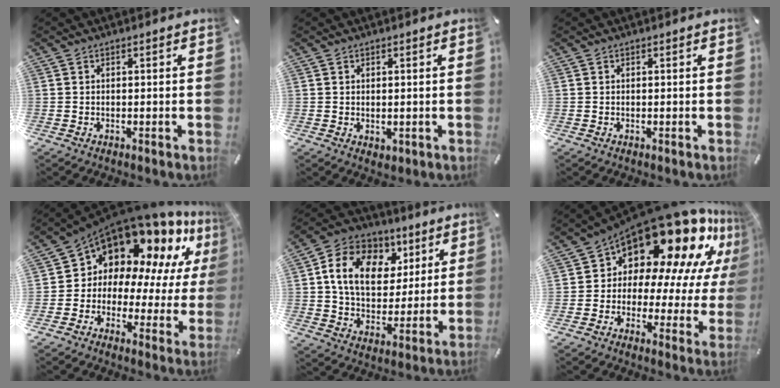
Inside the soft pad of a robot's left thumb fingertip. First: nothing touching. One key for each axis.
{"total": 1.0, "fx": 0.4, "fy": 0.9, "fz": 0.3, "tx": -0.007, "ty": 0.004, "tz": 0.007}
{"total": 0.0}
{"total": 13.1, "fx": 10.4, "fy": 7.3, "fz": 3.3, "tx": -0.079, "ty": -0.105, "tz": 0.184}
{"total": 15.1, "fx": 5.6, "fy": 11.4, "fz": 8.2, "tx": -0.140, "ty": -0.006, "tz": 0.107}
{"total": 20.0, "fx": 14.5, "fy": 9.5, "fz": 10.1, "tx": -0.156, "ty": -0.129, "tz": 0.254}